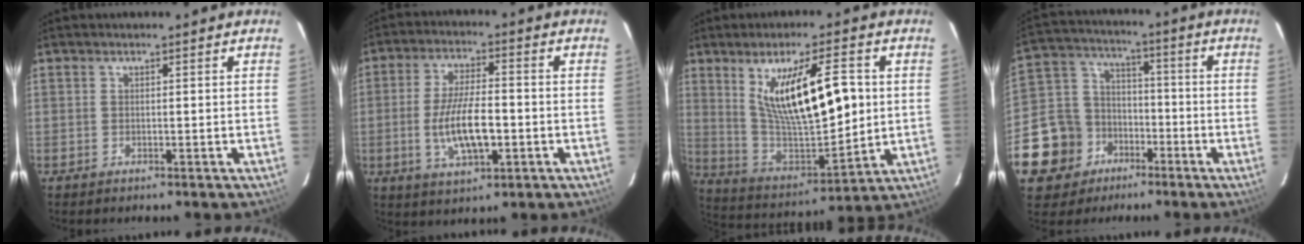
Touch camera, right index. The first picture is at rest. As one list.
[{"total": 10.6, "force": [-2.4, 3.8, 9.6], "torque": [-0.190, -0.007, -0.039]}, {"total": 18.1, "force": [4.3, 5.9, 16.6], "torque": [-0.283, -0.013, 0.098]}, {"total": 15.5, "force": [-8.0, 12.6, 4.0], "torque": [-0.135, 0.041, -0.125]}]